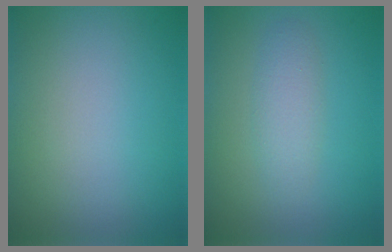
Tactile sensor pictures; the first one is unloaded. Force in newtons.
{"total": 2.0, "press": 2.0, "slide": 0.1}